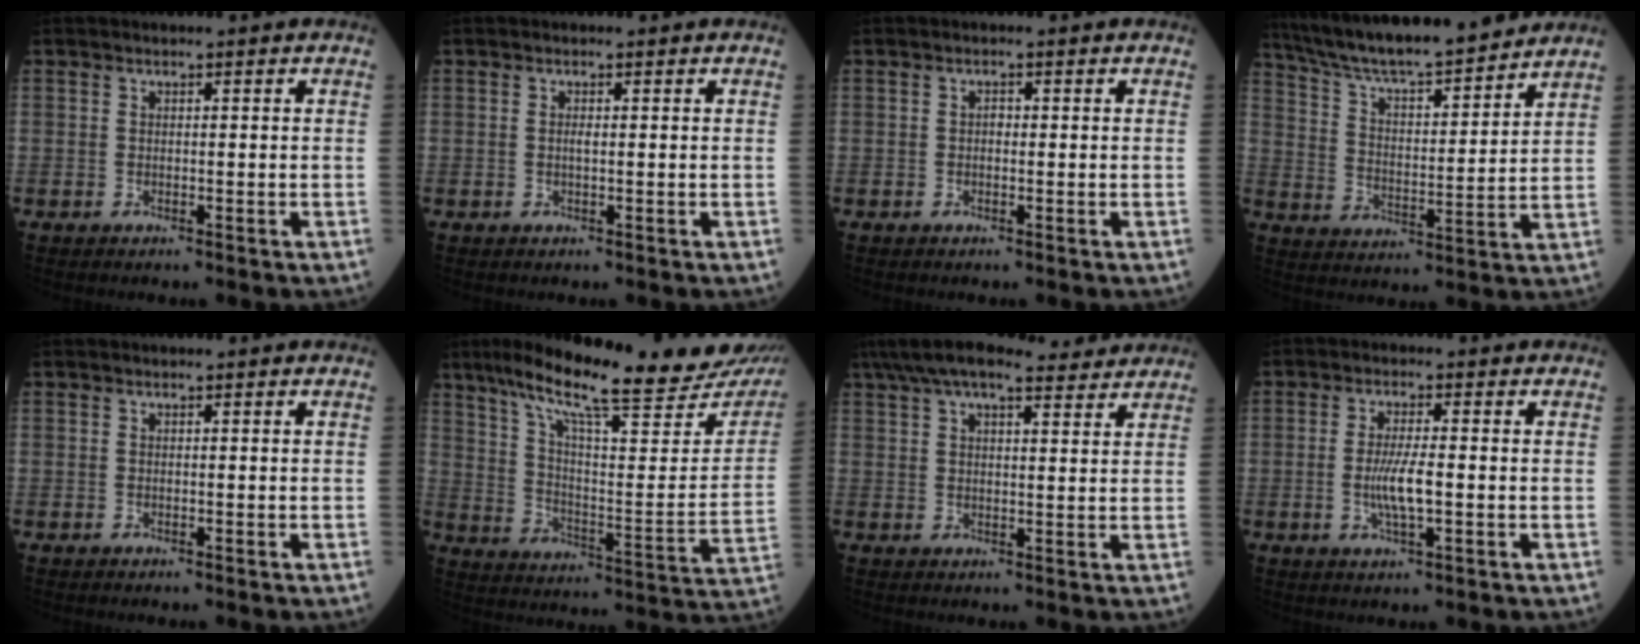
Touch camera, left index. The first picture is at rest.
{"total": 0.7, "force": [0.0, 0.1, 0.7], "torque": [-0.016, -0.001, 0.000]}
{"total": 0.8, "force": [0.0, 0.5, 0.6], "torque": [-0.010, 0.002, -0.003]}
{"total": 18.7, "force": [16.8, 1.4, 8.2], "torque": [-0.146, 0.013, 0.270]}
{"total": 0.0}
{"total": 27.0, "force": [21.8, 3.1, 15.5], "torque": [-0.248, -0.036, 0.300]}
{"total": 13.7, "force": [11.8, 2.9, 6.3], "torque": [-0.118, 0.050, 0.176]}
{"total": 5.1, "force": [-0.8, 0.7, 5.0], "torque": [-0.104, -0.007, -0.016]}